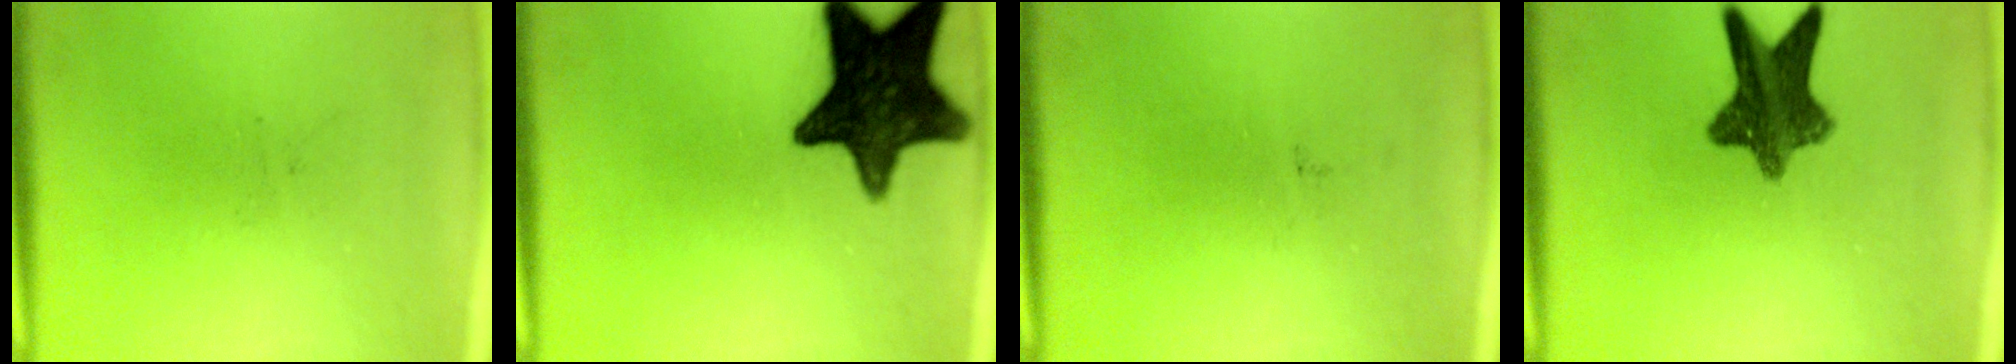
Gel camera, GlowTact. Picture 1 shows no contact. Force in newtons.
{"total": 17.3}
{"total": 0.0}
{"total": 10.0}